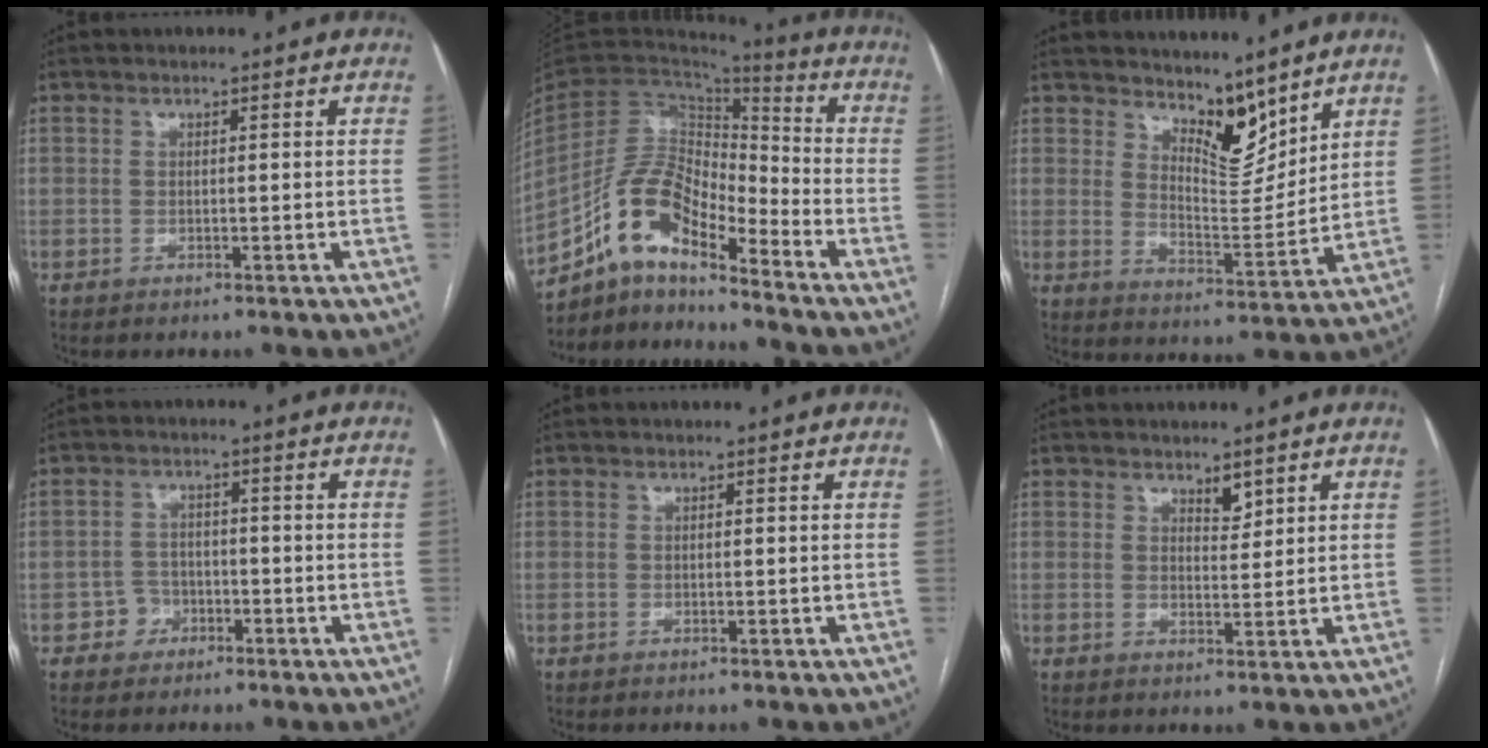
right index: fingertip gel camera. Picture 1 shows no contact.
{"total": 12.1, "force": [-9.0, 3.7, 7.1], "torque": [-0.138, 0.036, -0.166]}
{"total": 8.2, "force": [6.8, 2.7, 3.6], "torque": [-0.057, -0.011, 0.126]}
{"total": 3.3, "force": [-1.7, 2.9, 0.3], "torque": [0.003, 0.014, -0.031]}
{"total": 0.0}
{"total": 2.4, "force": [1.8, 0.9, 1.2], "torque": [-0.020, -0.004, 0.034]}